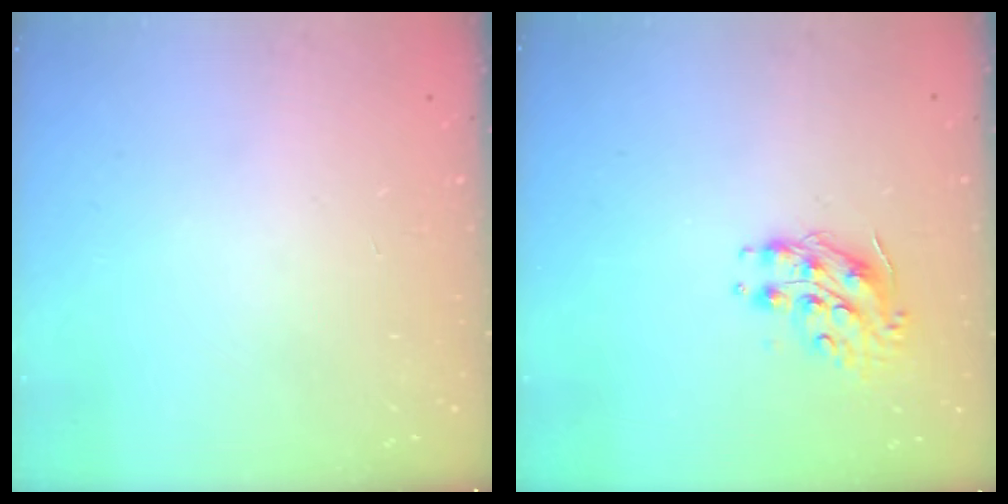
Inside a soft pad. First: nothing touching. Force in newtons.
{"total": 8.9, "press": 8.9, "slide": 0.7}